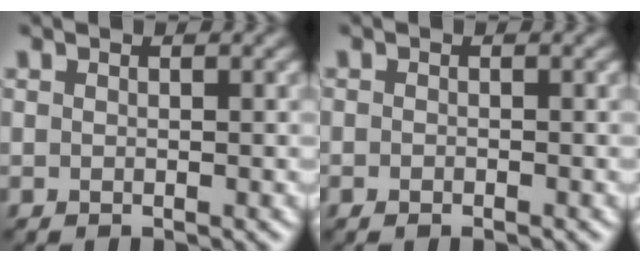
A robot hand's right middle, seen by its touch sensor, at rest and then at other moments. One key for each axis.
{"total": 0.8, "fx": -0.5, "fy": 0.3, "fz": 0.6, "tx": -0.009, "ty": -0.002, "tz": -0.008}